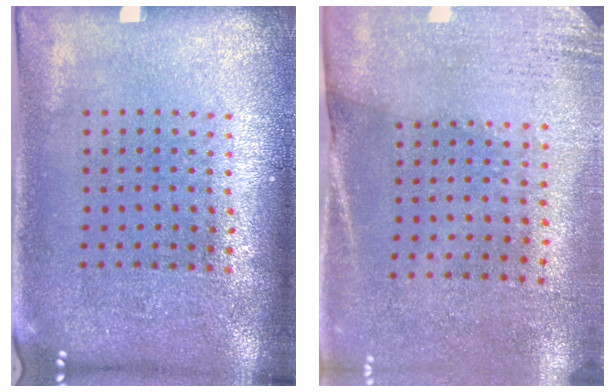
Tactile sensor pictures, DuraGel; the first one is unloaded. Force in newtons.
{"total": 2.6, "press": 2.3, "slide": 1.3}